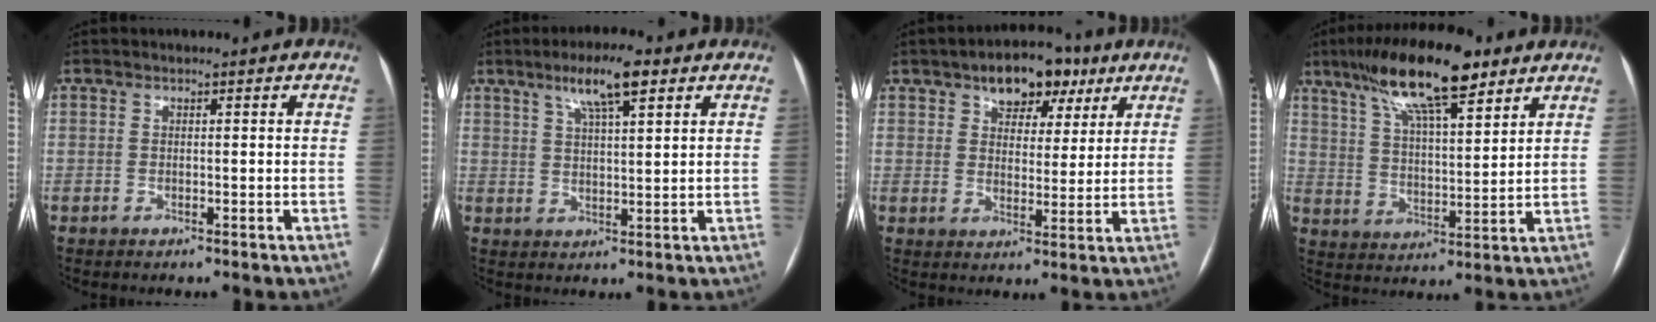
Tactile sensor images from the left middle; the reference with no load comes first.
{"total": 7.3, "force": [4.4, 1.1, 5.7], "torque": [-0.107, 0.011, 0.075]}
{"total": 9.0, "force": [5.4, 5.1, 5.1], "torque": [-0.067, 0.023, 0.082]}
{"total": 16.1, "force": [10.7, 3.5, 11.5], "torque": [-0.210, 0.026, 0.187]}